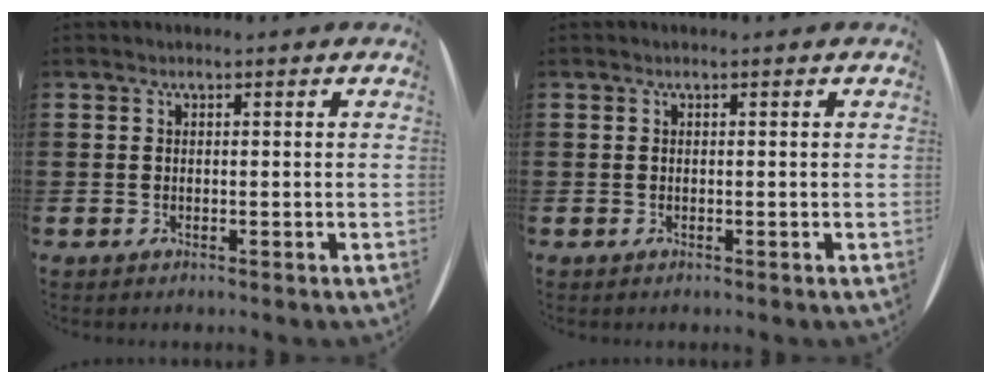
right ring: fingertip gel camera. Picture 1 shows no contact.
{"total": 0.0}